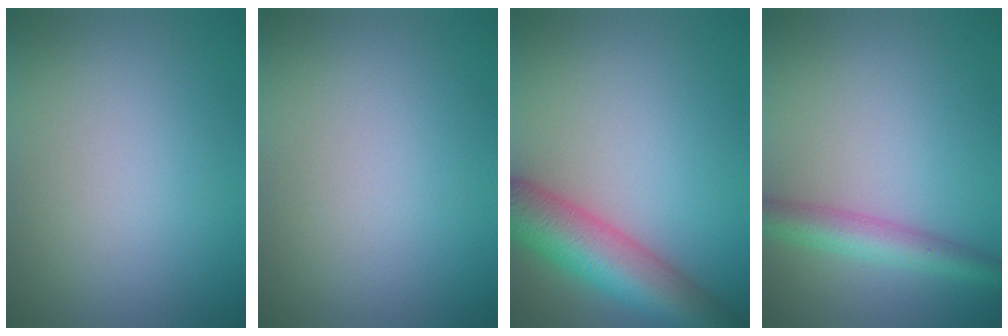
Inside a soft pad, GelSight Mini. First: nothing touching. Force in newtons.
{"total": 0.0}
{"total": 8.1, "press": 8.1, "slide": 0.4}
{"total": 3.6, "press": 3.6, "slide": 0.1}